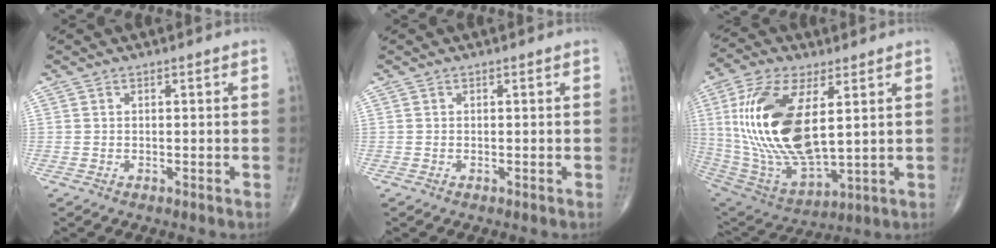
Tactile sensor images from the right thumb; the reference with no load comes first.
{"total": 0.0}
{"total": 23.3, "force": [4.3, 10.7, 20.3], "torque": [-0.415, -0.027, 0.090]}